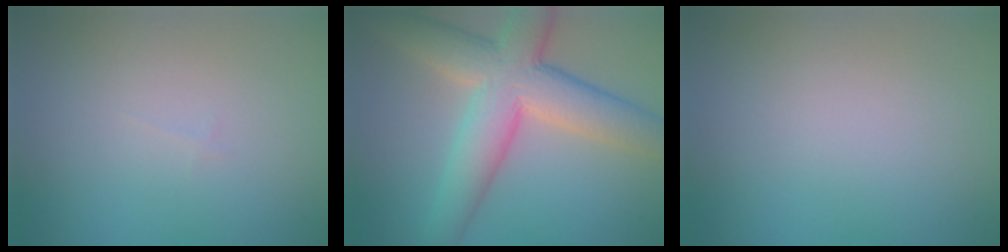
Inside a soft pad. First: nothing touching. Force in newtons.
{"total": 9.0, "press": 9.0, "slide": 0.5}
{"total": 0.0}